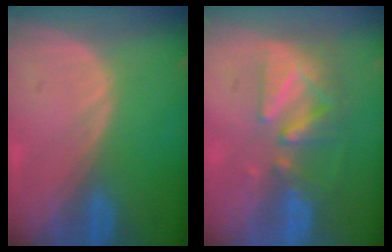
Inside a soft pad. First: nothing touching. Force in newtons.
{"total": 8.5, "press": 7.7, "slide": 3.6}